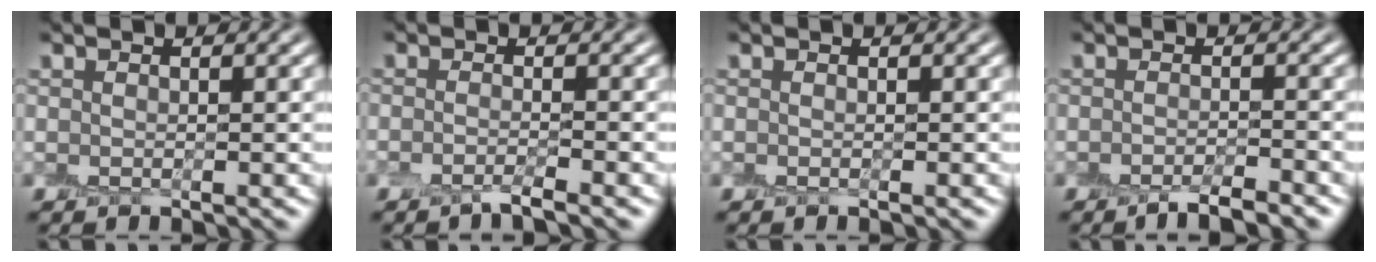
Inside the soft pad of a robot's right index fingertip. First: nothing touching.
{"total": 1.9, "force": [-1.3, 0.4, 1.3], "torque": [-0.012, -0.005, -0.034]}
{"total": 0.0}
{"total": 3.0, "force": [-2.3, 0.7, 1.9], "torque": [-0.021, -0.002, -0.044]}